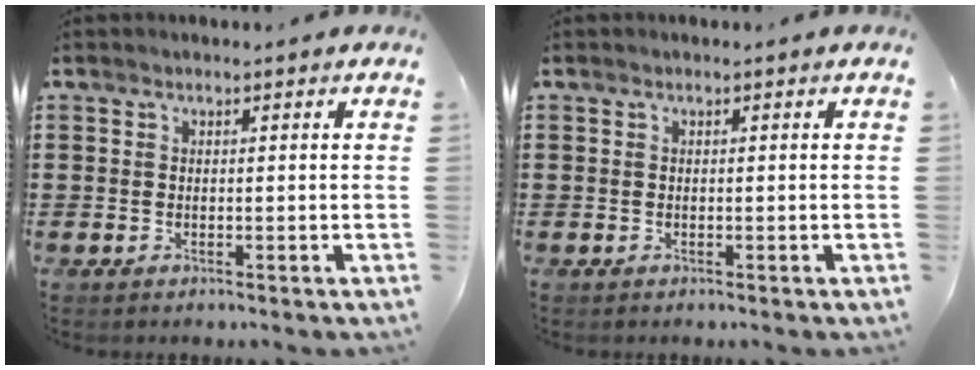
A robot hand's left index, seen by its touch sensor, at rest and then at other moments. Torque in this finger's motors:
{"motor_torque": [0.00, 0.00, -0.01, 0.01]}